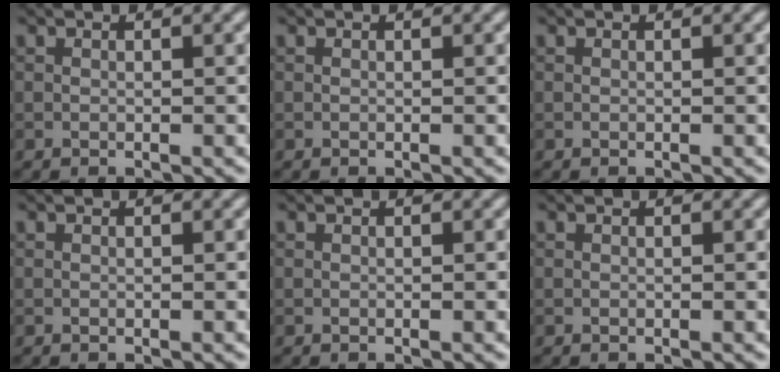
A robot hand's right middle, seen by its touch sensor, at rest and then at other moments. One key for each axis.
{"total": 0.0}
{"total": 0.0}
{"total": 0.0}
{"total": 0.0}
{"total": 0.0}